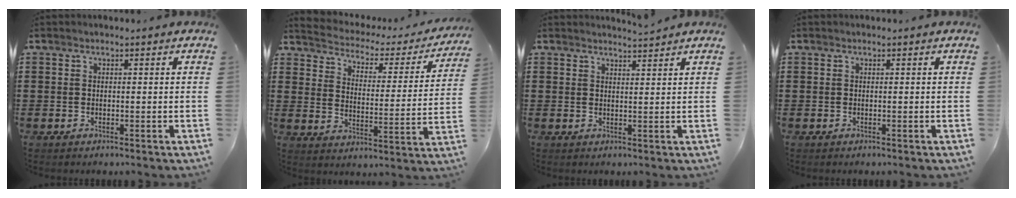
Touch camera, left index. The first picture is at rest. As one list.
[{"total": 2.3, "force": [2.0, 1.0, 0.5], "torque": [-0.029, -0.022, 0.024]}, {"total": 2.2, "force": [2.2, -0.2, 0.2], "torque": [-0.009, -0.004, 0.042]}, {"total": 0.0}]